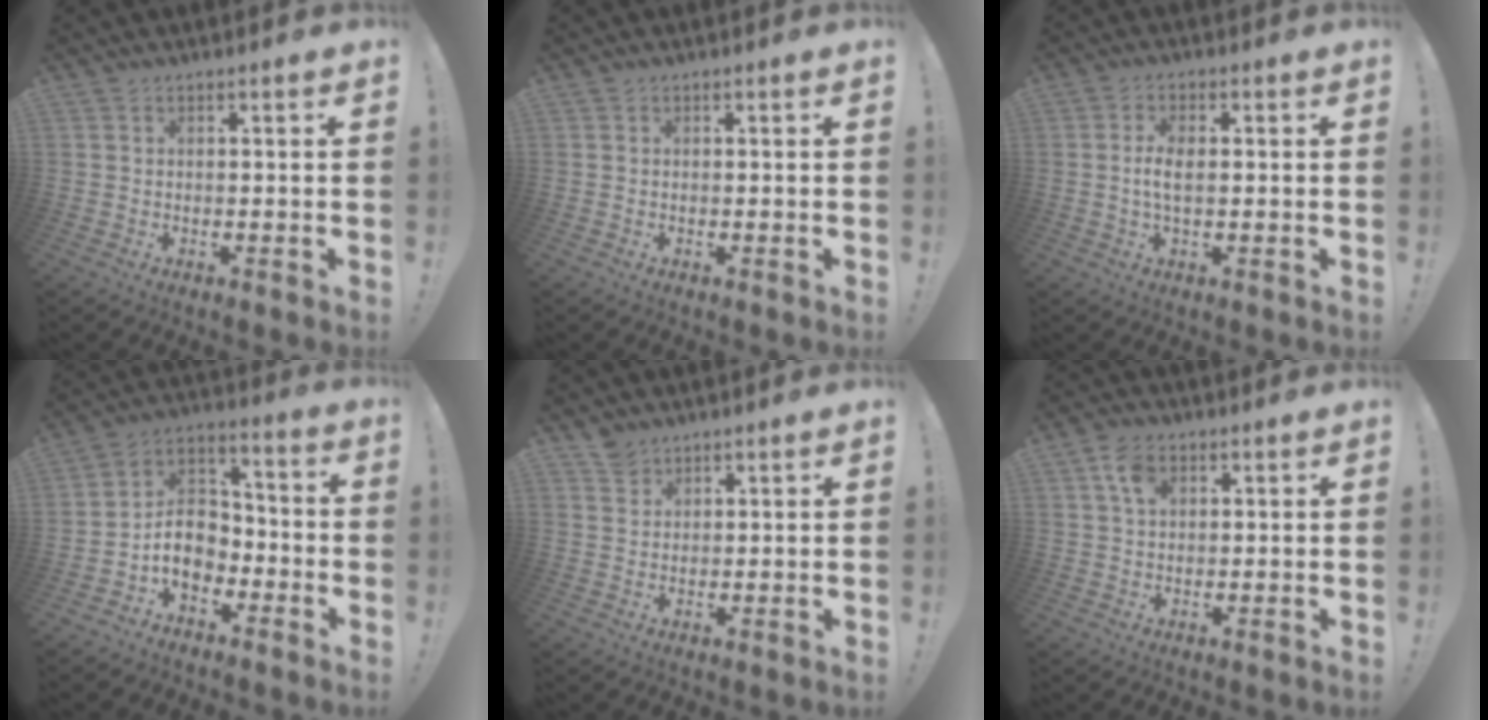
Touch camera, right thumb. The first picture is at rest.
{"total": 0.0}
{"total": 5.1, "force": [0.0, 2.4, 4.6], "torque": [-0.091, 0.003, -0.005]}
{"total": 11.4, "force": [-4.0, 8.9, 5.8], "torque": [-0.095, 0.028, -0.064]}
{"total": 3.6, "force": [3.0, 2.0, 0.5], "torque": [0.005, -0.017, 0.055]}
{"total": 5.8, "force": [2.3, 3.9, 3.6], "torque": [-0.052, 0.000, 0.042]}